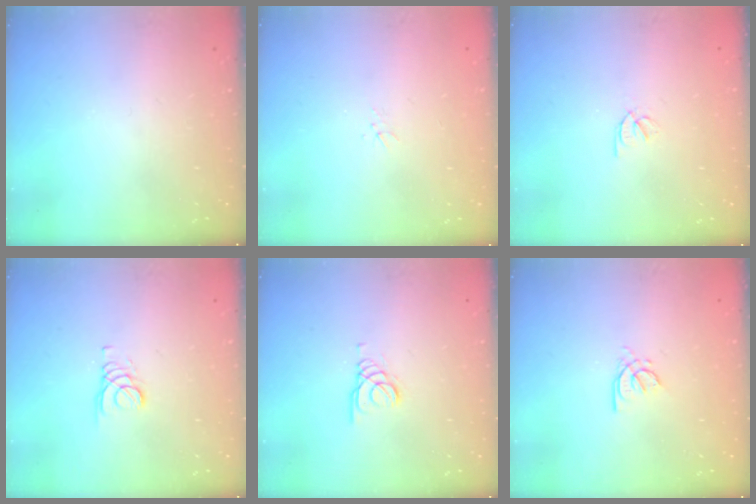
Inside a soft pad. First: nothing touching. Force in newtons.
{"total": 1.5, "press": 1.5, "slide": 0.2}
{"total": 2.1, "press": 2.1, "slide": 0.4}
{"total": 1.6, "press": 1.6, "slide": 0.2}
{"total": 1.5, "press": 1.5, "slide": 0.1}
{"total": 2.1, "press": 2.0, "slide": 0.6}